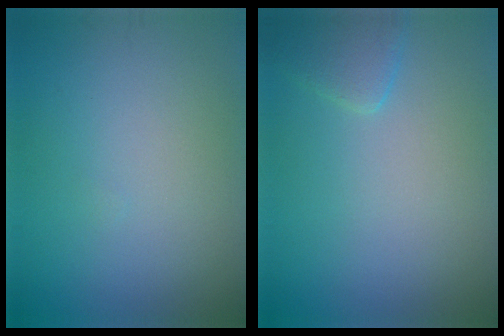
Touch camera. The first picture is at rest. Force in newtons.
{"total": 1.9, "press": 1.9, "slide": 0.1}